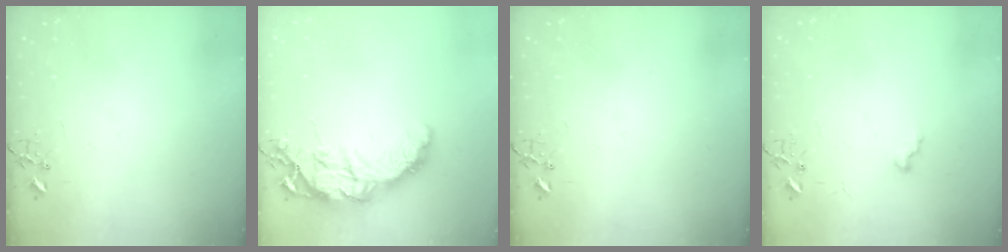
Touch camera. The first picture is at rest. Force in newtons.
{"total": 17.0, "press": 17.0, "slide": 1.3}
{"total": 0.0}
{"total": 5.3, "press": 5.3, "slide": 0.5}